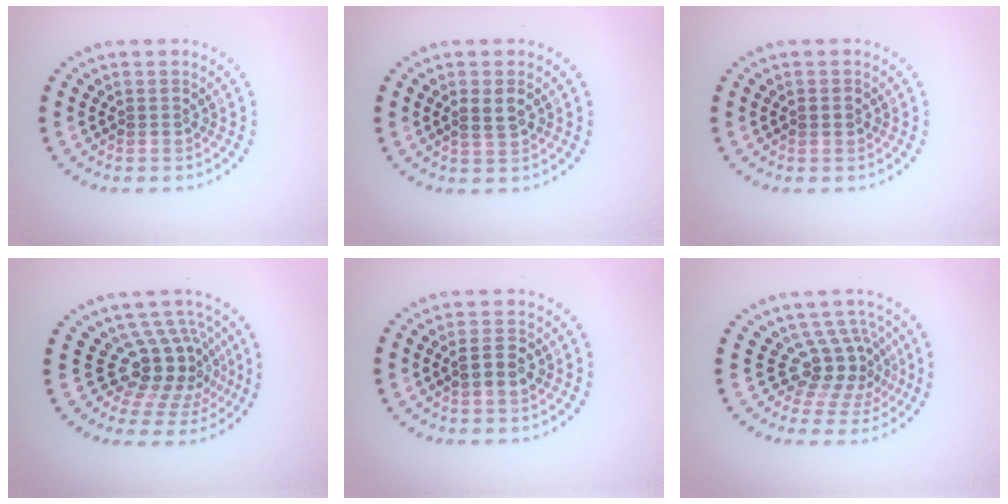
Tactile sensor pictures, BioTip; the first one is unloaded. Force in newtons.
{"total": 1.9, "press": 1.9, "slide": 0.2}
{"total": 1.0, "press": 1.0, "slide": 0.0}
{"total": 5.1, "press": 3.7, "slide": 3.4}
{"total": 2.3, "press": 2.3, "slide": 0.4}
{"total": 3.8, "press": 2.7, "slide": 2.7}